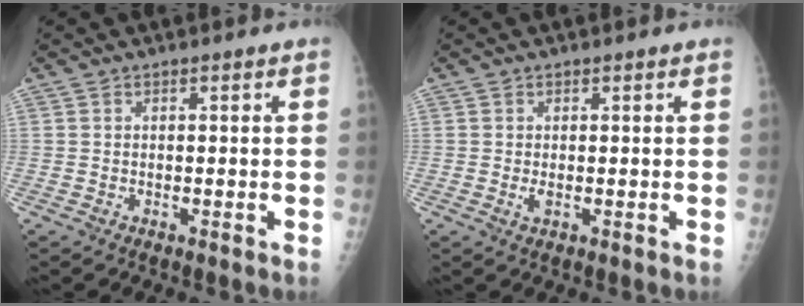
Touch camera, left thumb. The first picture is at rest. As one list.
[{"total": 1.2, "force": [0.1, 0.6, 1.0], "torque": [-0.018, -0.003, 0.001]}]